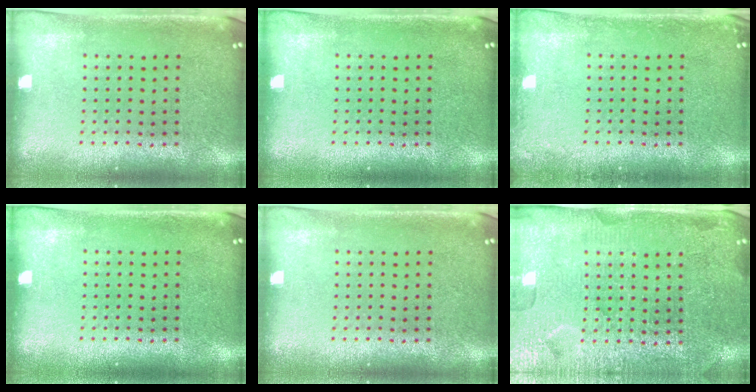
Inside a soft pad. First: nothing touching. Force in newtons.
{"total": 0.0}
{"total": 1.1, "press": 1.1, "slide": 0.1}
{"total": 0.0}
{"total": 0.0}
{"total": 4.0, "press": 3.9, "slide": 1.0}